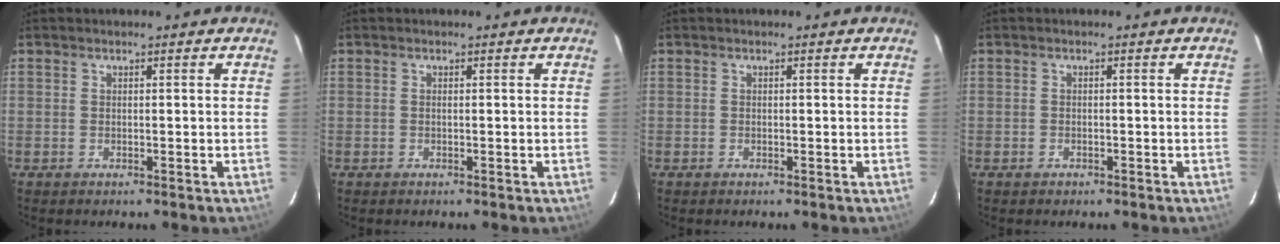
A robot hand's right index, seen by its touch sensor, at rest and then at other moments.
{"total": 0.0}
{"total": 0.0}
{"total": 1.0, "force": [-0.7, 0.8, 0.1], "torque": [-0.002, 0.003, -0.010]}